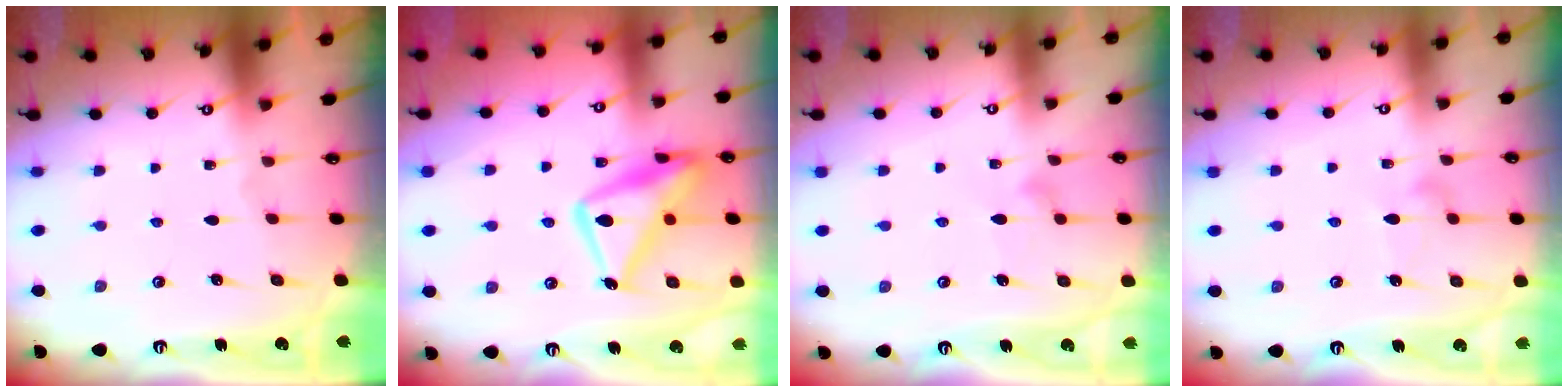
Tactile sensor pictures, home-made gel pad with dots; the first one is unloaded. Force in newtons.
{"total": 17.6, "press": 17.6, "slide": 1.4}
{"total": 10.4, "press": 10.3, "slide": 0.5}
{"total": 6.1, "press": 6.1, "slide": 0.3}